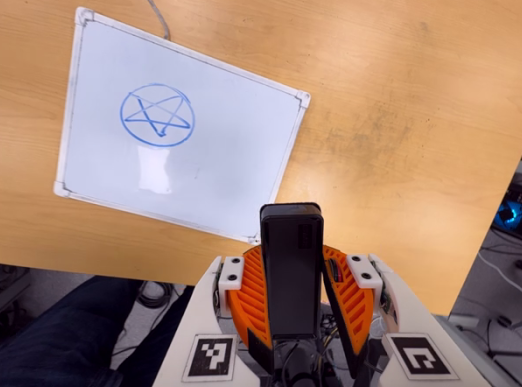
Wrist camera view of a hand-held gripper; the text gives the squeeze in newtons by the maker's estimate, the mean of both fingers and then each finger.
{"total": 6.4, "left": 5.9, "right": 7.0}